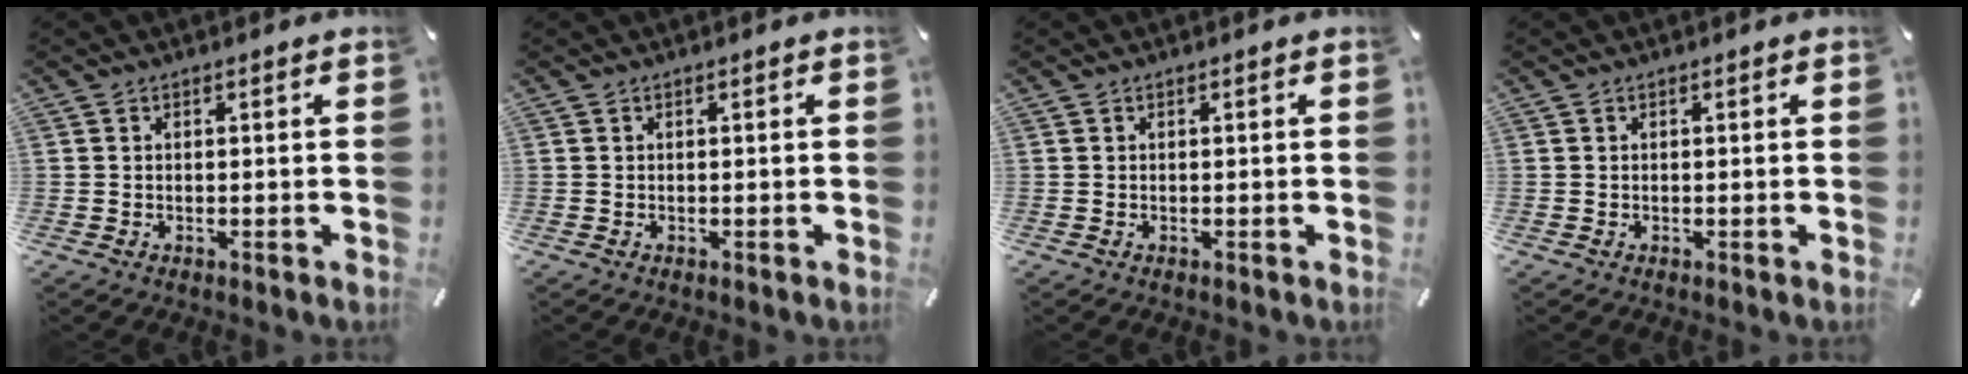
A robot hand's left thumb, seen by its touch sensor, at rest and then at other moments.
{"total": 0.0}
{"total": 0.0}
{"total": 0.0}